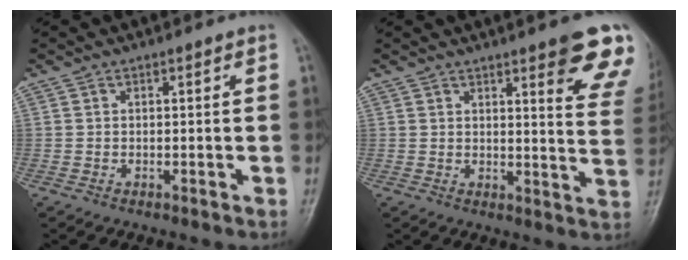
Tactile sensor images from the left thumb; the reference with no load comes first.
{"total": 12.6, "force": [8.0, 2.3, 9.5], "torque": [-0.079, -0.039, 0.083]}